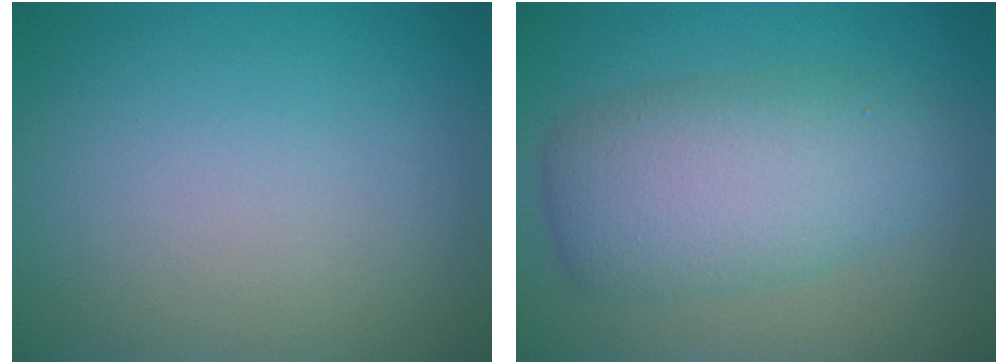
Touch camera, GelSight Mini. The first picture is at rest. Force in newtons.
{"total": 6.7, "press": 6.7, "slide": 0.0}